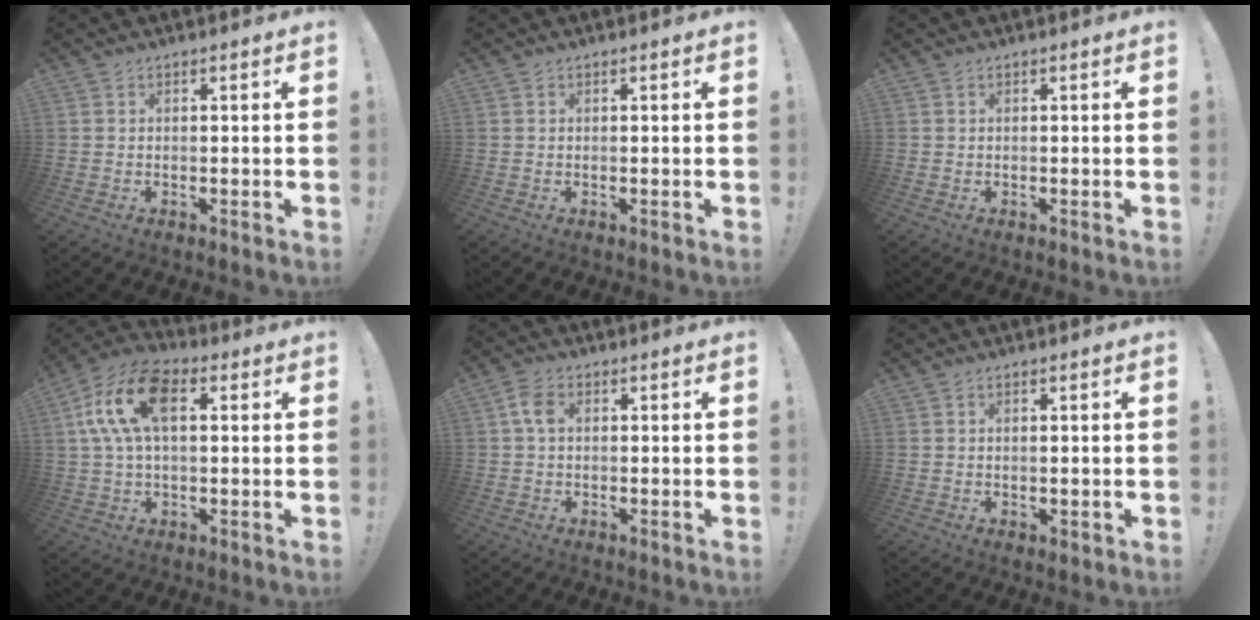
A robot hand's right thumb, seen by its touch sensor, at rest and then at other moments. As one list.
[{"total": 0.0}, {"total": 0.0}, {"total": 16.3, "force": [4.5, 9.2, 12.7], "torque": [-0.242, 0.003, 0.080]}, {"total": 5.4, "force": [0.8, 3.9, 3.7], "torque": [-0.069, 0.010, 0.015]}, {"total": 0.7, "force": [0.5, 0.3, 0.3], "torque": [0.009, -0.006, 0.007]}]